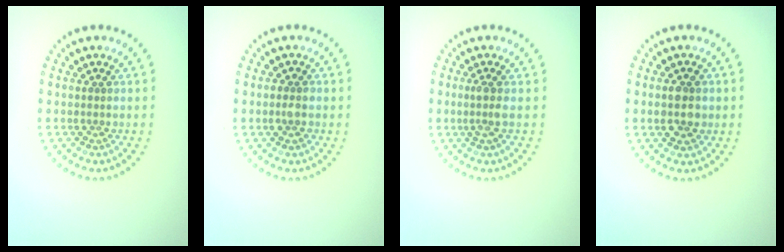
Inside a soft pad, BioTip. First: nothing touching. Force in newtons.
{"total": 1.4, "press": 1.4, "slide": 0.2}
{"total": 1.4, "press": 1.1, "slide": 0.9}
{"total": 2.9, "press": 2.9, "slide": 0.1}